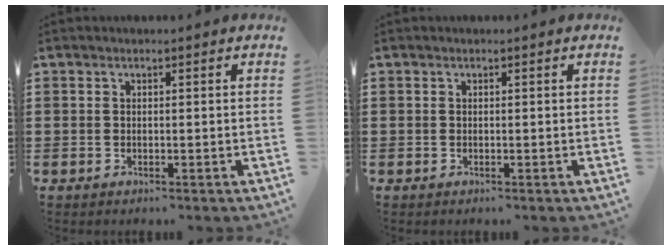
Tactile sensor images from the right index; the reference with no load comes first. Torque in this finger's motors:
{"motor_torque": [-0.04, -0.04, 0.00, -0.01]}